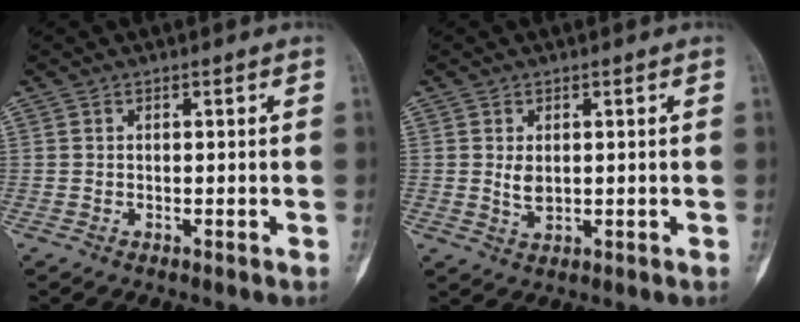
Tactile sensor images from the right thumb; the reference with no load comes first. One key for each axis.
{"total": 2.5, "fx": 0.5, "fy": 1.5, "fz": 1.9, "tx": -0.032, "ty": -0.008, "tz": 0.014}